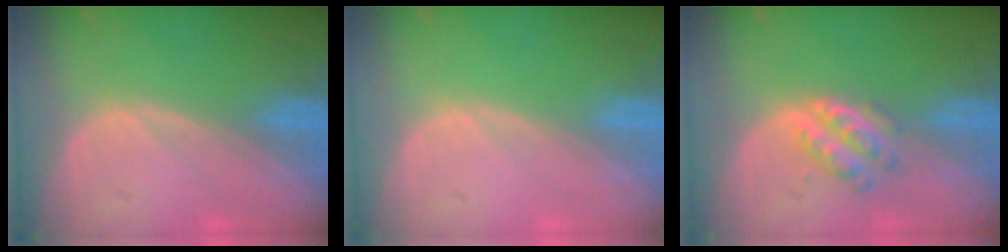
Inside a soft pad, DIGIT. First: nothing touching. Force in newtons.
{"total": 0.0}
{"total": 4.3, "press": 4.1, "slide": 1.2}